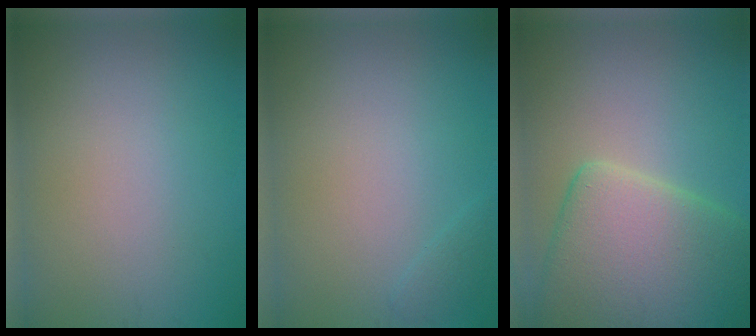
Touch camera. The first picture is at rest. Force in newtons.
{"total": 0.7, "press": 0.7, "slide": 0.0}
{"total": 9.5, "press": 9.4, "slide": 0.5}